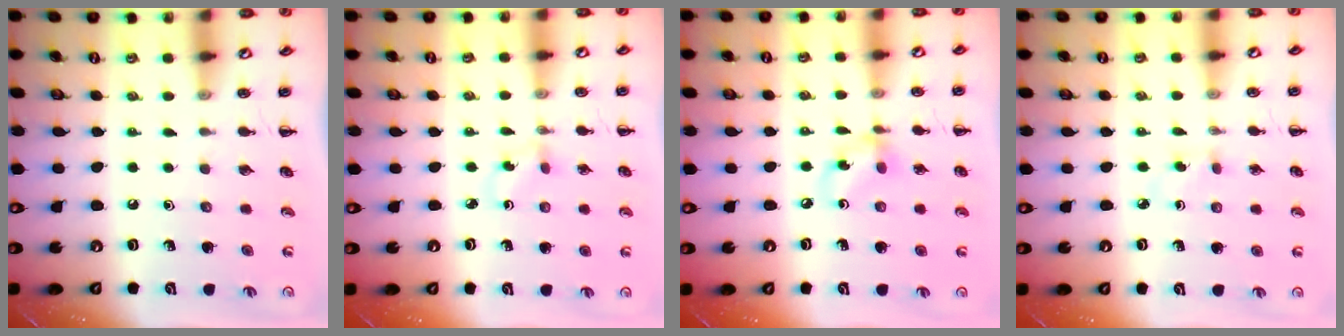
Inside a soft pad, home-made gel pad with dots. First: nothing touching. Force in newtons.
{"total": 1.4, "press": 1.2, "slide": 0.7}
{"total": 6.4, "press": 6.4, "slide": 1.0}
{"total": 3.0, "press": 2.8, "slide": 1.1}